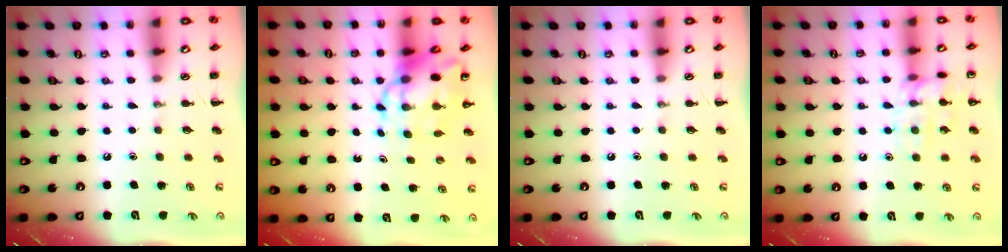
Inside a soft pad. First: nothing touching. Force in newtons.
{"total": 9.9, "press": 9.5, "slide": 2.8}
{"total": 0.0}
{"total": 11.2, "press": 11.2, "slide": 0.6}